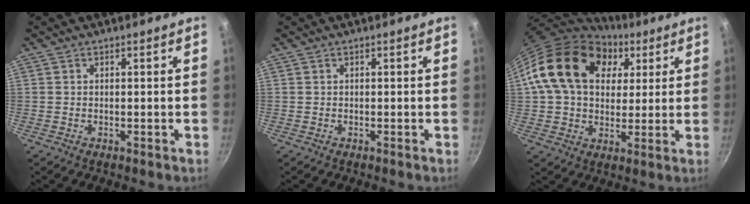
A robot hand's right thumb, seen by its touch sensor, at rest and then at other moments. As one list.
[{"total": 0.0}, {"total": 21.4, "force": [6.9, 15.3, 13.3], "torque": [-0.217, 0.011, 0.110]}]